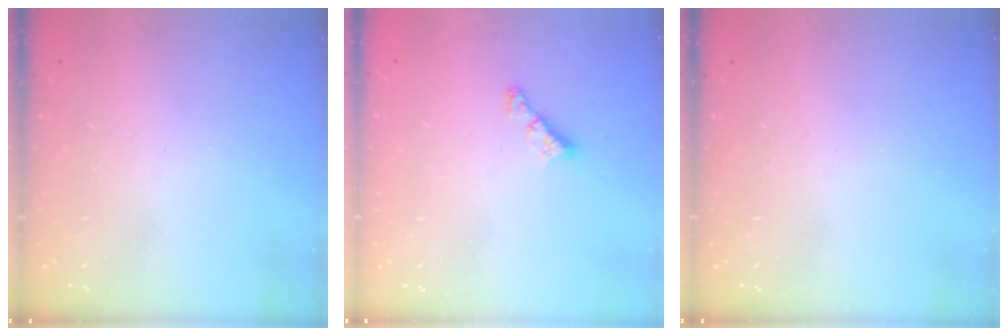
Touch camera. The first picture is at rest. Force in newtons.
{"total": 4.5, "press": 4.4, "slide": 0.7}
{"total": 0.0}